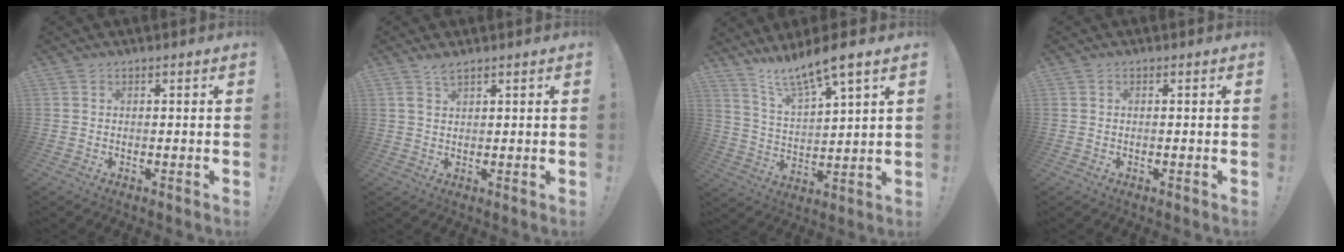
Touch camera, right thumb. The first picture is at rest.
{"total": 2.8, "force": [2.3, 0.8, 1.5], "torque": [-0.017, -0.013, 0.039]}
{"total": 10.4, "force": [9.1, 0.7, 5.0], "torque": [-0.095, -0.068, 0.156]}
{"total": 0.0}